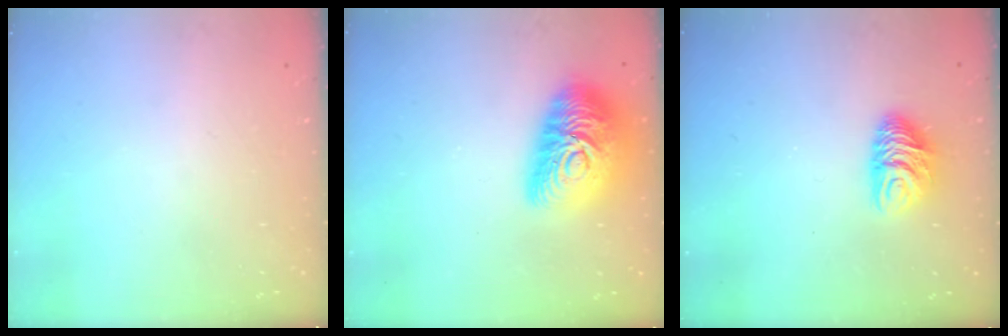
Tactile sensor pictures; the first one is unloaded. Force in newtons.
{"total": 18.4, "press": 18.4, "slide": 1.1}
{"total": 8.7, "press": 8.7, "slide": 0.7}